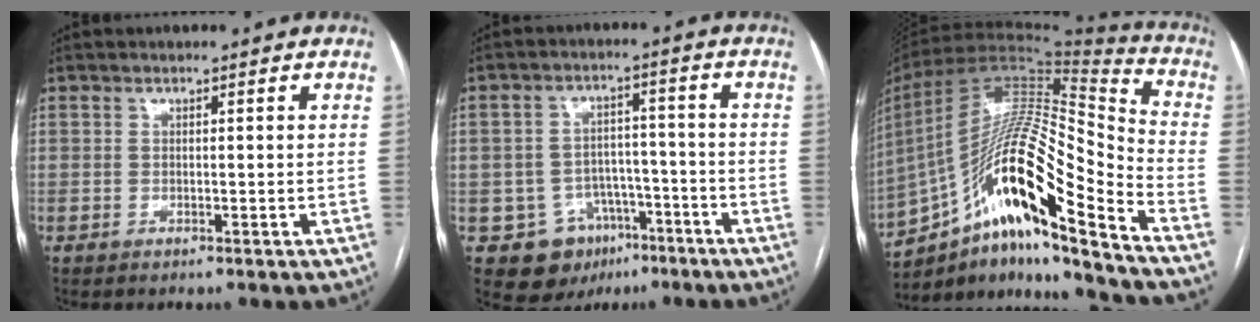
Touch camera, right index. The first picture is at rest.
{"total": 9.6, "force": [-4.8, 8.0, 2.6], "torque": [-0.037, 0.021, -0.060]}
{"total": 23.9, "force": [-13.7, 2.7, 19.4], "torque": [-0.351, 0.011, -0.241]}